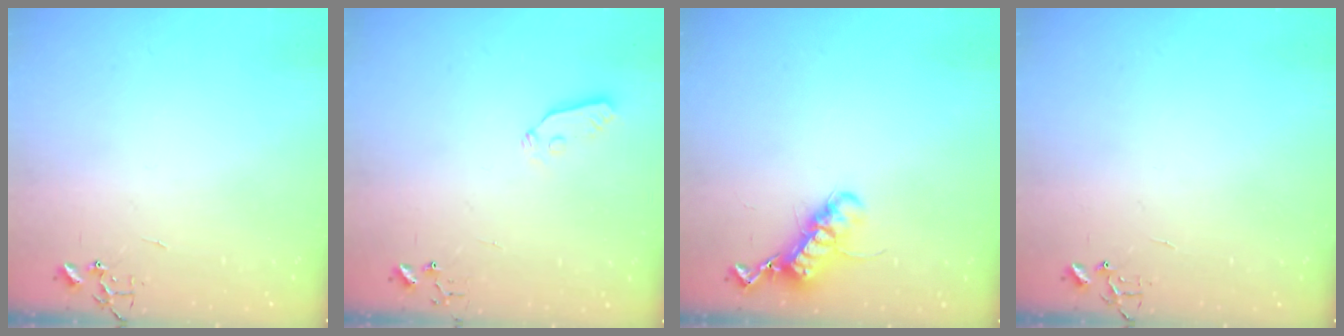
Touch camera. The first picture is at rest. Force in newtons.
{"total": 3.8, "press": 3.8, "slide": 0.6}
{"total": 12.2, "press": 12.2, "slide": 0.9}
{"total": 6.4, "press": 6.4, "slide": 0.6}